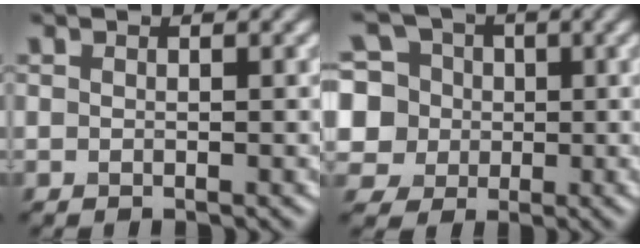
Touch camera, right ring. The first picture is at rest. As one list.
[{"total": 9.0, "force": [1.2, 8.3, 3.2], "torque": [-0.089, 0.037, 0.005]}]